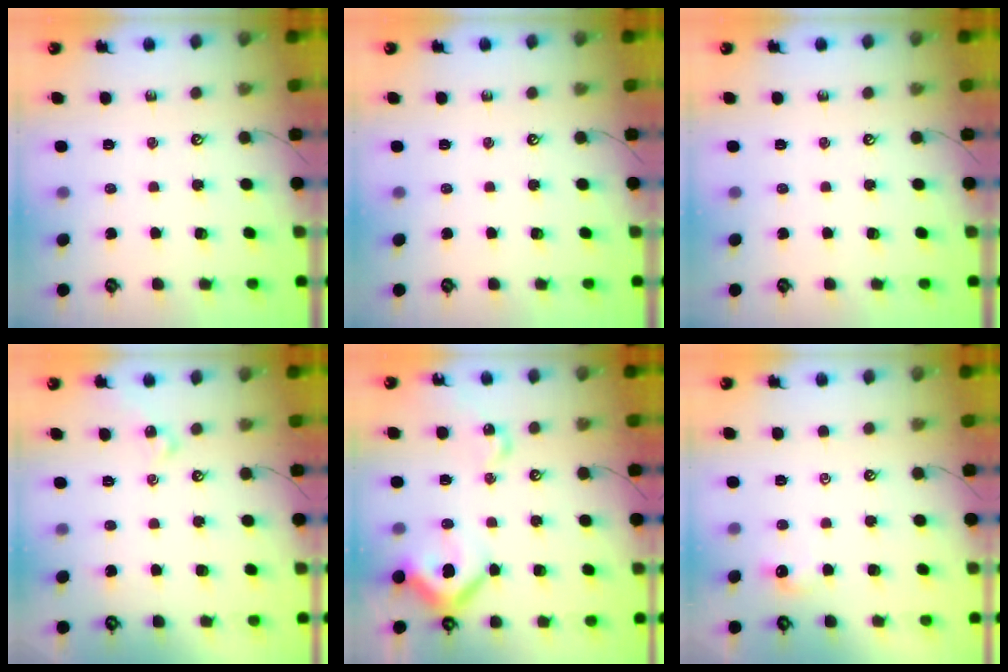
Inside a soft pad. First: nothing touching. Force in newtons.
{"total": 0.0}
{"total": 0.0}
{"total": 2.6, "press": 2.6, "slide": 0.6}
{"total": 13.4, "press": 13.3, "slide": 1.6}
{"total": 0.9, "press": 0.8, "slide": 0.4}